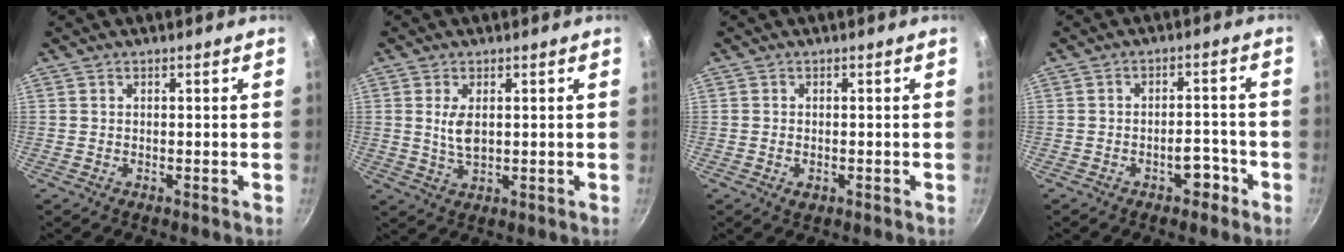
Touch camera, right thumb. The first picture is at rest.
{"total": 4.0, "force": [0.7, 2.0, 3.4], "torque": [-0.068, -0.009, 0.020]}
{"total": 1.5, "force": [-0.6, 1.0, 1.1], "torque": [-0.018, 0.002, -0.008]}
{"total": 4.5, "force": [-2.4, 2.5, 2.7], "torque": [-0.022, 0.028, -0.038]}